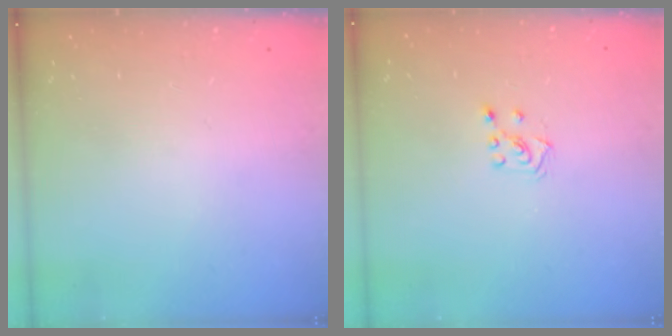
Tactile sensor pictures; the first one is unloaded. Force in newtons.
{"total": 3.8, "press": 3.7, "slide": 0.5}